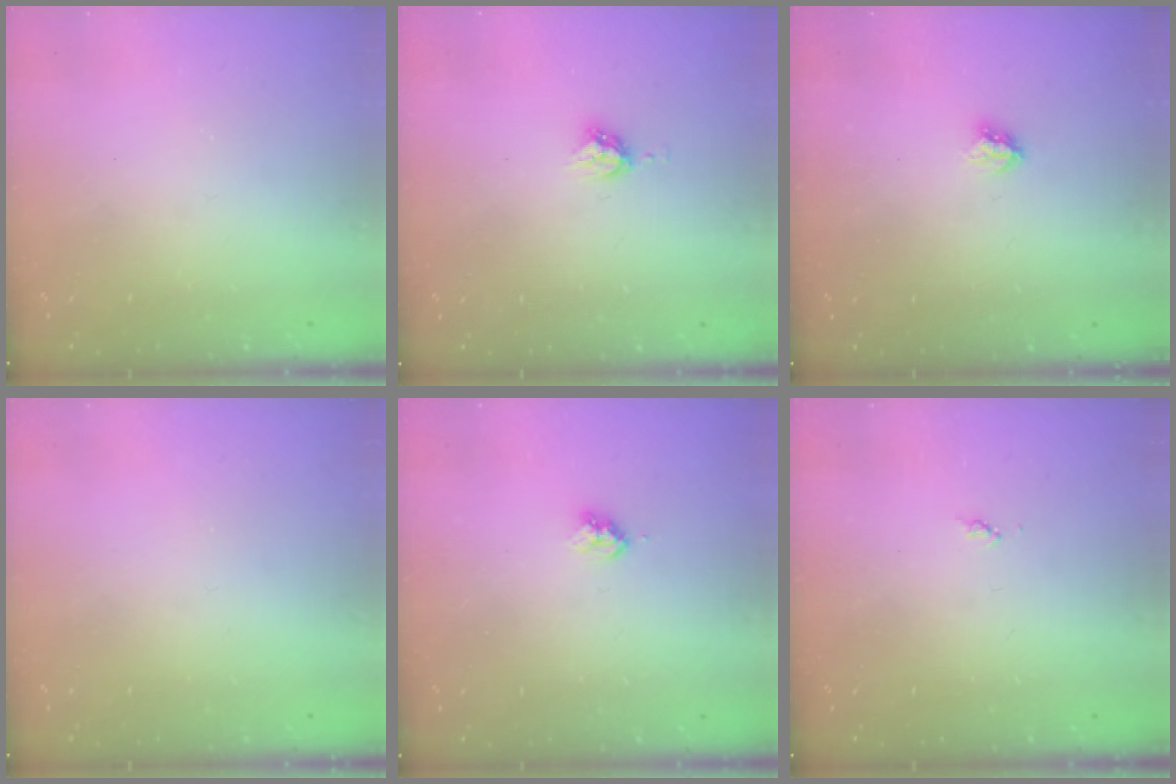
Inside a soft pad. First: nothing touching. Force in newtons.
{"total": 4.5, "press": 4.5, "slide": 0.0}
{"total": 3.0, "press": 2.9, "slide": 0.4}
{"total": 0.0}
{"total": 3.1, "press": 3.1, "slide": 0.4}
{"total": 3.4, "press": 3.4, "slide": 0.5}